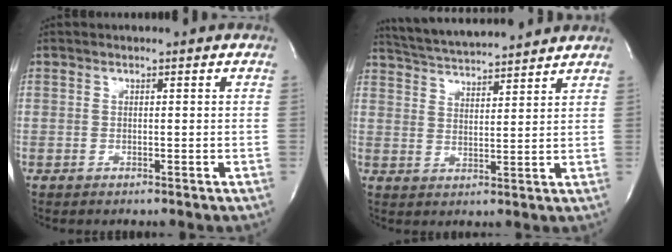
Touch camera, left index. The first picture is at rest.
{"total": 11.7, "force": [11.0, 0.4, 4.0], "torque": [-0.081, 0.018, 0.171]}